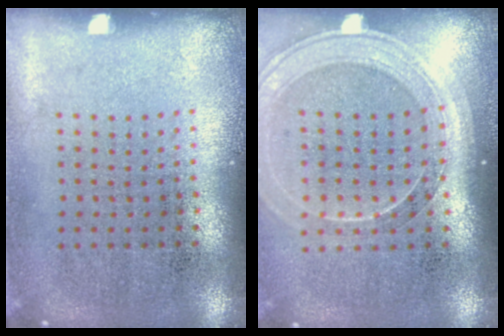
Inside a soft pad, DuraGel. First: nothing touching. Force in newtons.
{"total": 1.7, "press": 1.5, "slide": 0.6}